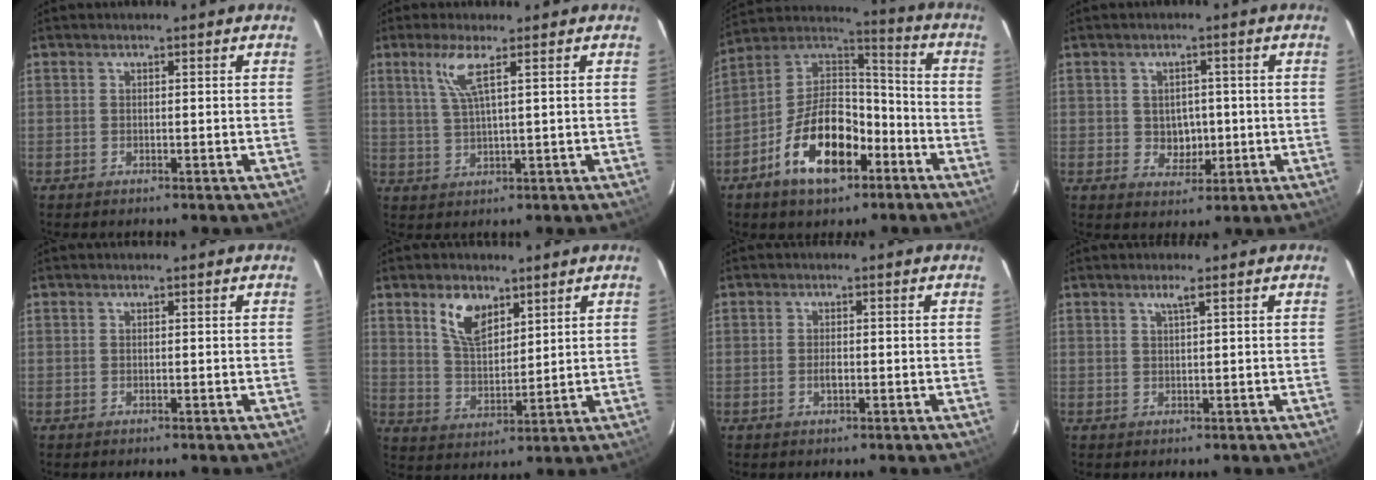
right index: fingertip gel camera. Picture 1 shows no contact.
{"total": 5.0, "force": [2.4, 0.0, 4.3], "torque": [-0.090, -0.001, 0.054]}
{"total": 17.0, "force": [-8.1, 9.0, 11.9], "torque": [-0.228, 0.022, -0.138]}
{"total": 4.4, "force": [-0.2, 3.8, 2.1], "torque": [-0.036, 0.004, 0.005]}
{"total": 0.0}
{"total": 8.1, "force": [4.7, 4.1, 5.1], "torque": [-0.092, 0.008, 0.094]}
{"total": 1.6, "force": [-0.5, 0.8, 1.3], "torque": [-0.024, 0.001, -0.008]}
{"total": 1.4, "force": [0.8, -0.3, 1.1], "torque": [-0.020, 0.000, 0.016]}